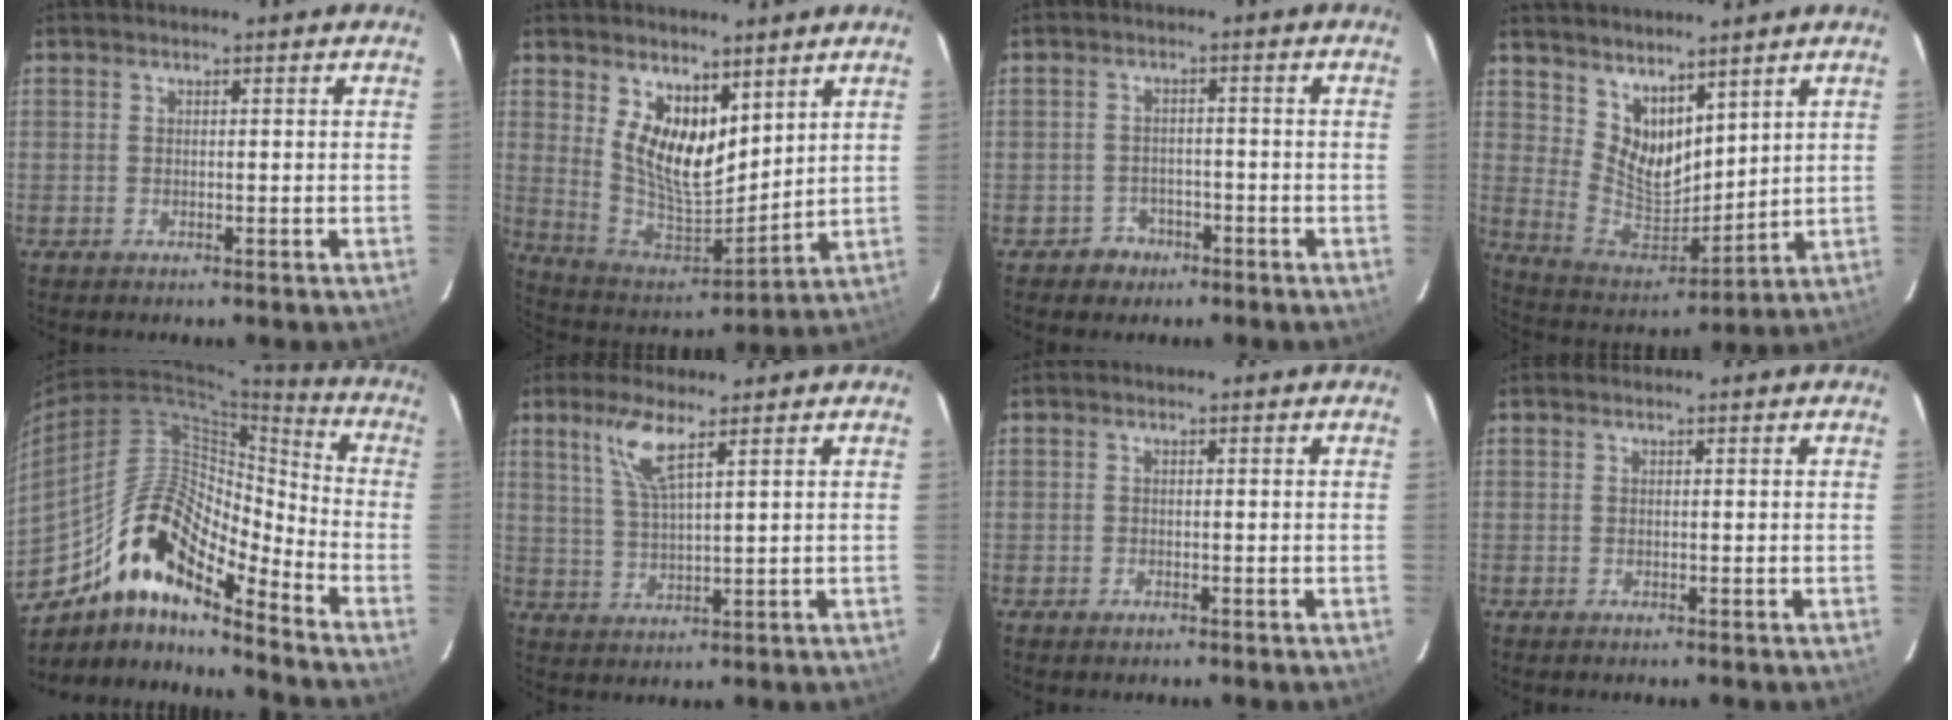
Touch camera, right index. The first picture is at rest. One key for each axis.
{"total": 12.9, "fx": 6.6, "fy": 6.4, "fz": 9.1, "tx": -0.167, "ty": -0.014, "tz": 0.137}
{"total": 3.9, "fx": -2.4, "fy": 3.1, "fz": 0.0, "tx": -0.010, "ty": 0.014, "tz": -0.032}
{"total": 10.8, "fx": 7.4, "fy": 5.8, "fz": 5.3, "tx": -0.096, "ty": -0.006, "tz": 0.157}
{"total": 16.5, "fx": -11.8, "fy": 4.8, "fz": 10.4, "tx": -0.179, "ty": 0.011, "tz": -0.224}
{"total": 6.2, "fx": 3.8, "fy": 0.6, "fz": 5.0, "tx": -0.108, "ty": -0.003, "tz": 0.080}
{"total": 0.7, "fx": -0.5, "fy": 0.5, "fz": 0.0, "tx": 0.000, "ty": 0.000, "tz": -0.007}
{"total": 0.0}